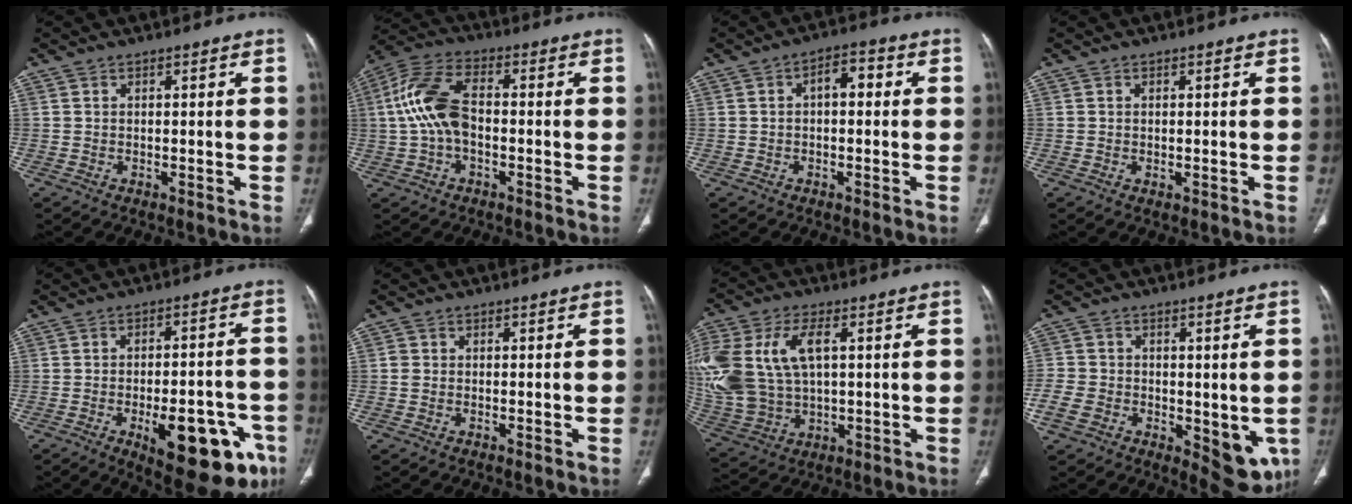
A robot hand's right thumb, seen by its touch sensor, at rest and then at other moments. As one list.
[{"total": 11.4, "force": [-0.5, 6.4, 9.4], "torque": [-0.204, 0.033, -0.014]}, {"total": 4.5, "force": [0.4, 2.5, 3.7], "torque": [-0.047, 0.017, -0.002]}, {"total": 0.6, "force": [0.0, 0.4, 0.4], "torque": [-0.010, -0.003, 0.003]}, {"total": 19.4, "force": [-8.1, 7.8, 15.8], "torque": [-0.153, 0.029, -0.094]}, {"total": 1.0, "force": [-0.1, 0.9, 0.4], "torque": [-0.004, 0.002, 0.001]}, {"total": 22.2, "force": [4.6, 13.6, 17.0], "torque": [-0.414, 0.012, 0.098]}, {"total": 14.3, "force": [-3.6, 9.1, 10.5], "torque": [-0.131, -0.006, -0.049]}]